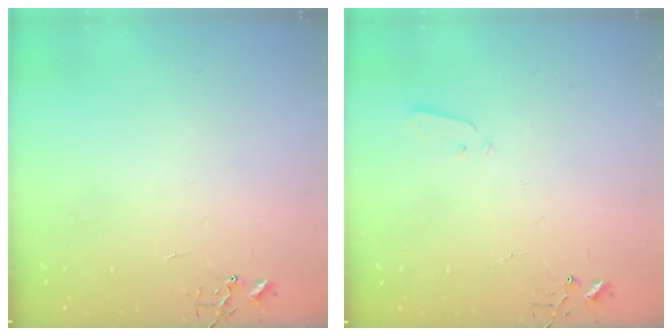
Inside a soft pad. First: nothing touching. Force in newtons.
{"total": 2.0, "press": 2.0, "slide": 0.4}